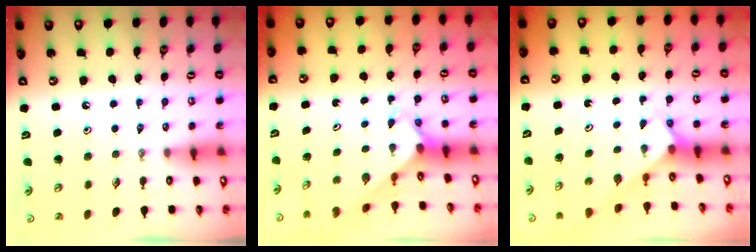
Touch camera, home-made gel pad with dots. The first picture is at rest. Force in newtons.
{"total": 2.4, "press": 2.4, "slide": 0.1}
{"total": 2.0, "press": 2.0, "slide": 0.2}